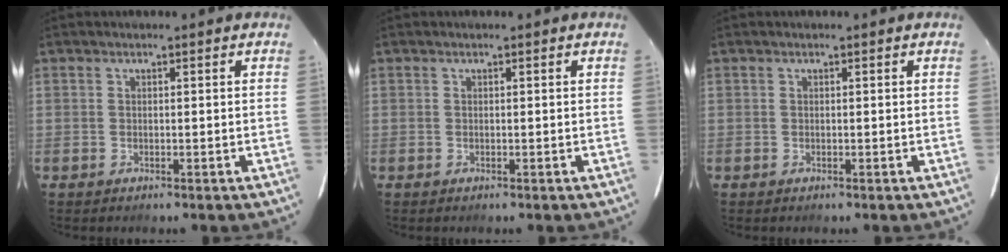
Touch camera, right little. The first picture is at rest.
{"total": 0.0}
{"total": 0.0}